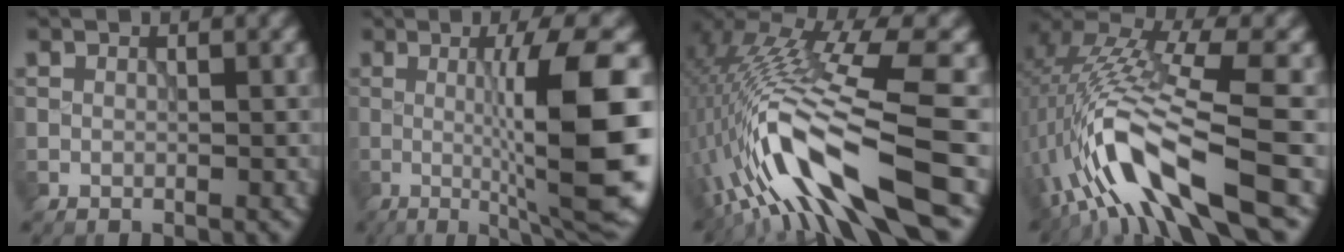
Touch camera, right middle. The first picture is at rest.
{"total": 13.0, "force": [-1.2, 2.2, 12.8], "torque": [-0.166, 0.007, -0.016]}
{"total": 14.6, "force": [-4.6, 3.9, 13.3], "torque": [-0.254, -0.003, -0.064]}
{"total": 11.3, "force": [-3.5, 2.9, 10.3], "torque": [-0.200, 0.012, -0.061]}